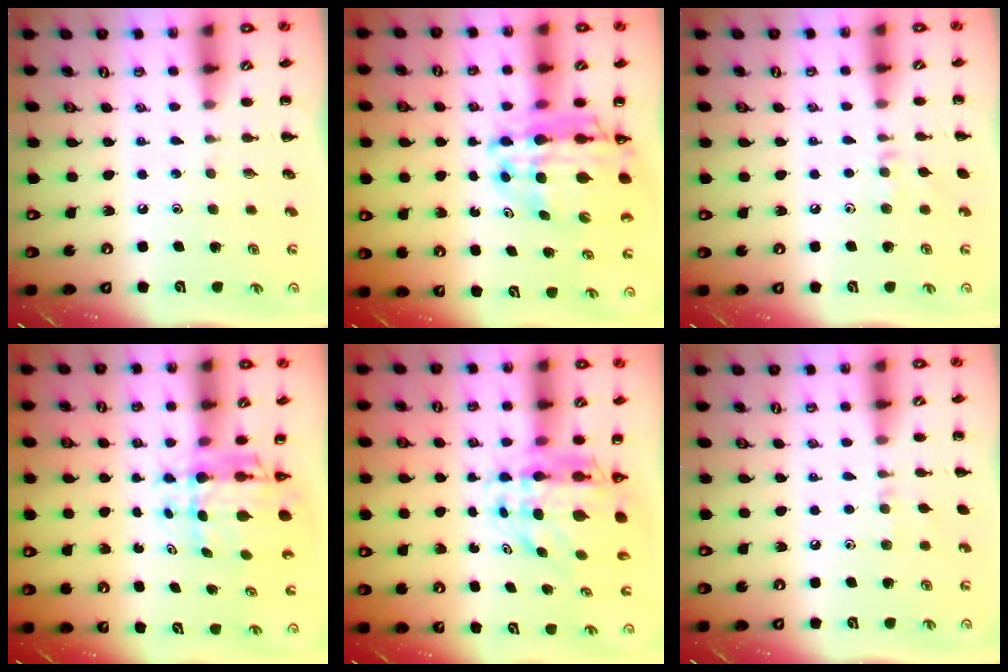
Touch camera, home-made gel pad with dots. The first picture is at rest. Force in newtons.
{"total": 15.1, "press": 14.6, "slide": 4.0}
{"total": 7.0, "press": 6.7, "slide": 1.9}
{"total": 6.5, "press": 5.9, "slide": 2.6}
{"total": 8.1, "press": 7.7, "slide": 2.5}
{"total": 4.9, "press": 4.6, "slide": 1.7}